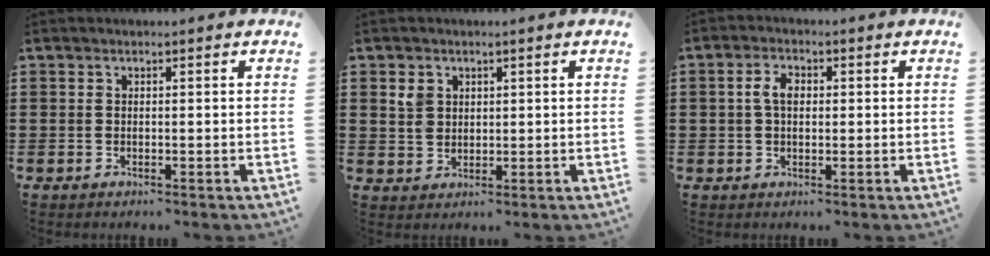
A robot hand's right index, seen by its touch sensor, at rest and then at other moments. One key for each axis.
{"total": 2.7, "fx": 1.2, "fy": 2.3, "fz": 0.9, "tx": -0.026, "ty": 0.010, "tz": 0.022}
{"total": 3.5, "fx": 0.3, "fy": 2.0, "fz": 2.8, "tx": -0.066, "ty": 0.008, "tz": 0.002}